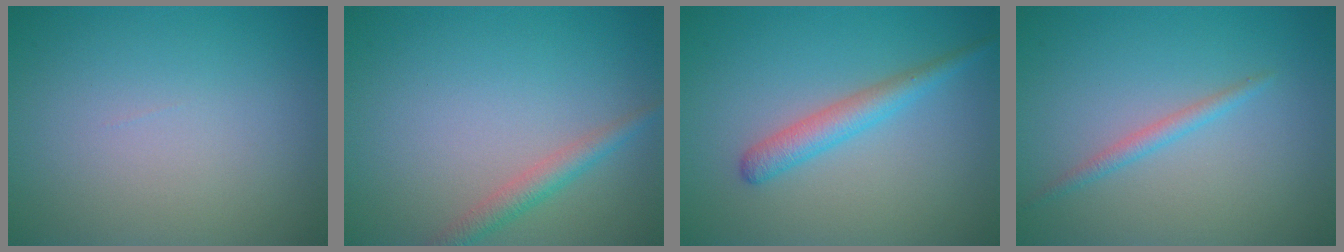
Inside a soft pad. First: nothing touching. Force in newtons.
{"total": 2.1, "press": 2.1, "slide": 0.0}
{"total": 2.7, "press": 2.7, "slide": 0.0}
{"total": 1.3, "press": 1.3, "slide": 0.1}